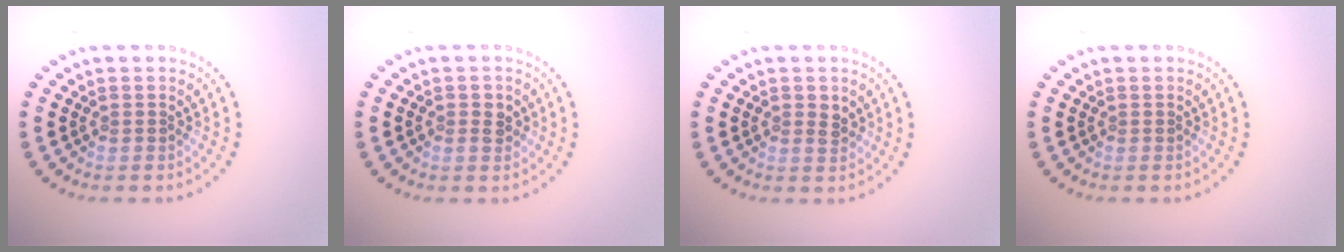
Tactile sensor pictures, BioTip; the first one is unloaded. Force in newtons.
{"total": 1.4, "press": 1.4, "slide": 0.2}
{"total": 1.3, "press": 1.3, "slide": 0.1}
{"total": 0.0}